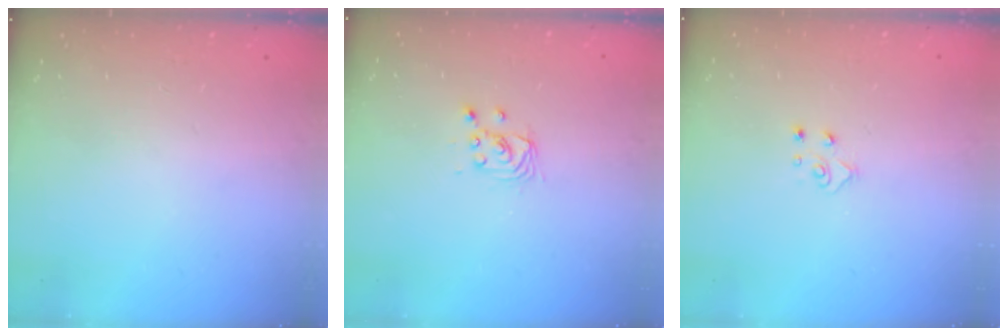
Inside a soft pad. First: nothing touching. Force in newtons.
{"total": 2.8, "press": 2.8, "slide": 0.2}
{"total": 4.8, "press": 4.8, "slide": 0.5}